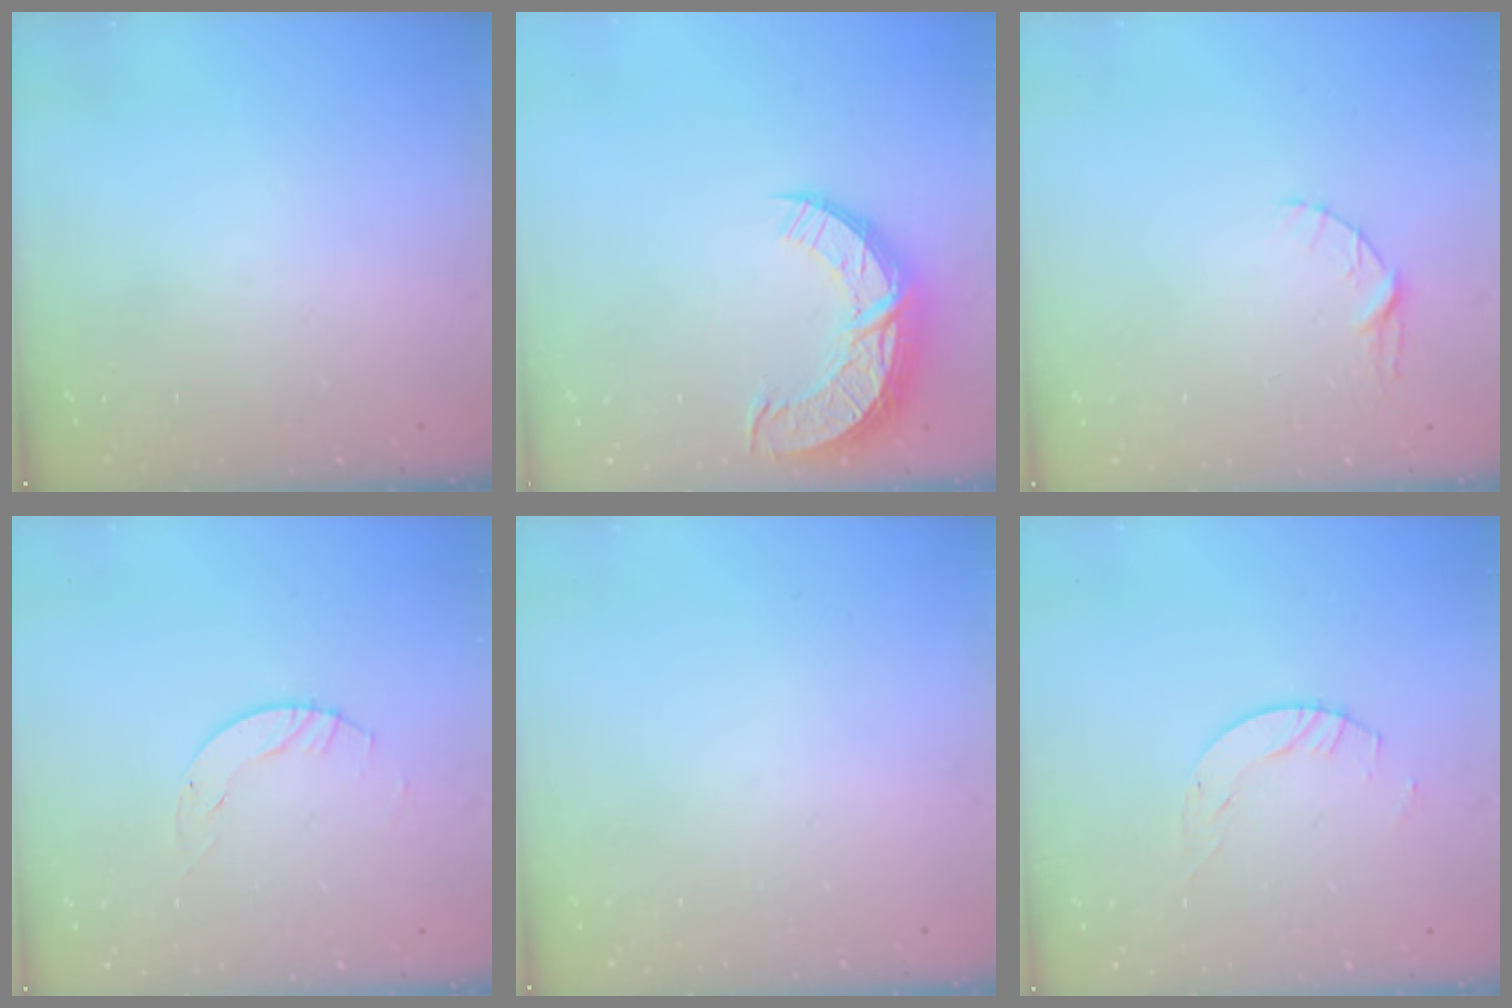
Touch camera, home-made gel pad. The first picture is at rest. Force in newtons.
{"total": 12.8, "press": 12.7, "slide": 0.9}
{"total": 3.4, "press": 3.3, "slide": 0.5}
{"total": 2.9, "press": 2.9, "slide": 0.4}
{"total": 0.0}
{"total": 4.1, "press": 4.1, "slide": 0.2}